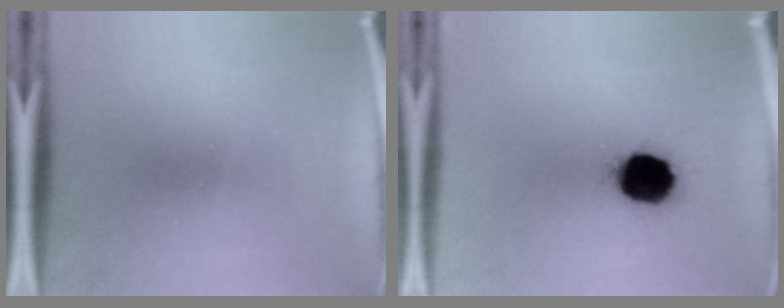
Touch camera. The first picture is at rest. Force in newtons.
{"total": 13.3}